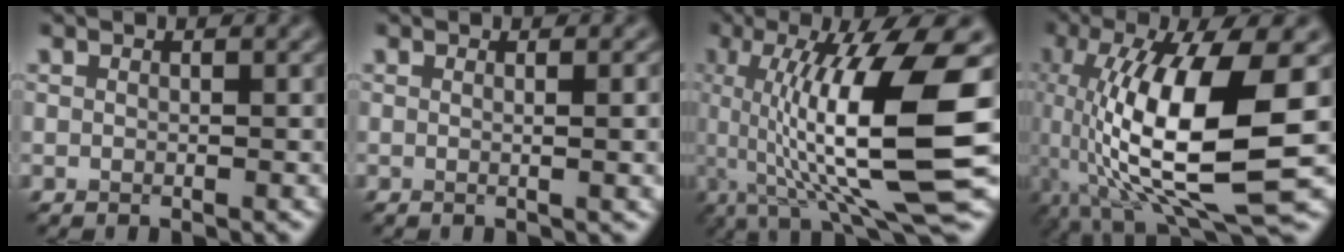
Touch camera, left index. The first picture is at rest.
{"total": 3.3, "force": [0.2, 1.3, 3.1], "torque": [-0.019, 0.007, -0.004]}
{"total": 13.9, "force": [0.1, 3.3, 13.5], "torque": [-0.219, 0.002, 0.010]}
{"total": 13.5, "force": [-1.8, 4.3, 12.7], "torque": [-0.239, -0.005, -0.030]}